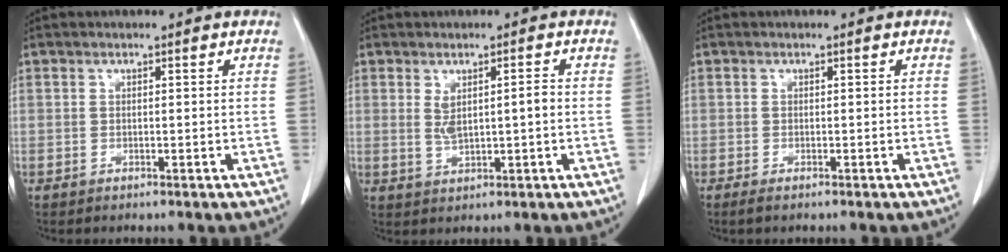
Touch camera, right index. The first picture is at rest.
{"total": 3.9, "force": [0.4, 1.1, 3.7], "torque": [-0.069, 0.006, 0.016]}
{"total": 1.2, "force": [-0.9, 0.2, 0.8], "torque": [-0.018, -0.003, -0.013]}